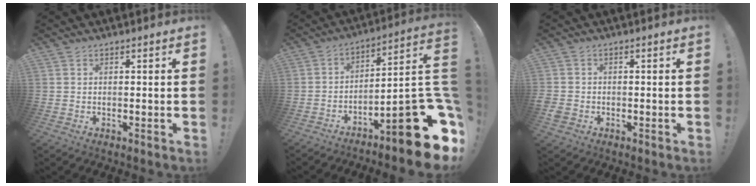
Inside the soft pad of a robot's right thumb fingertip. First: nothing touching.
{"total": 18.7, "force": [-9.9, 3.9, 15.3], "torque": [-0.184, 0.047, -0.158]}
{"total": 2.6, "force": [-1.0, 2.1, 1.1], "torque": [-0.027, 0.002, -0.016]}